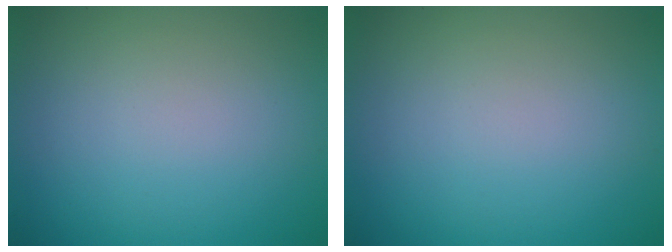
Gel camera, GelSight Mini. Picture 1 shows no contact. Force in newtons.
{"total": 0.0}